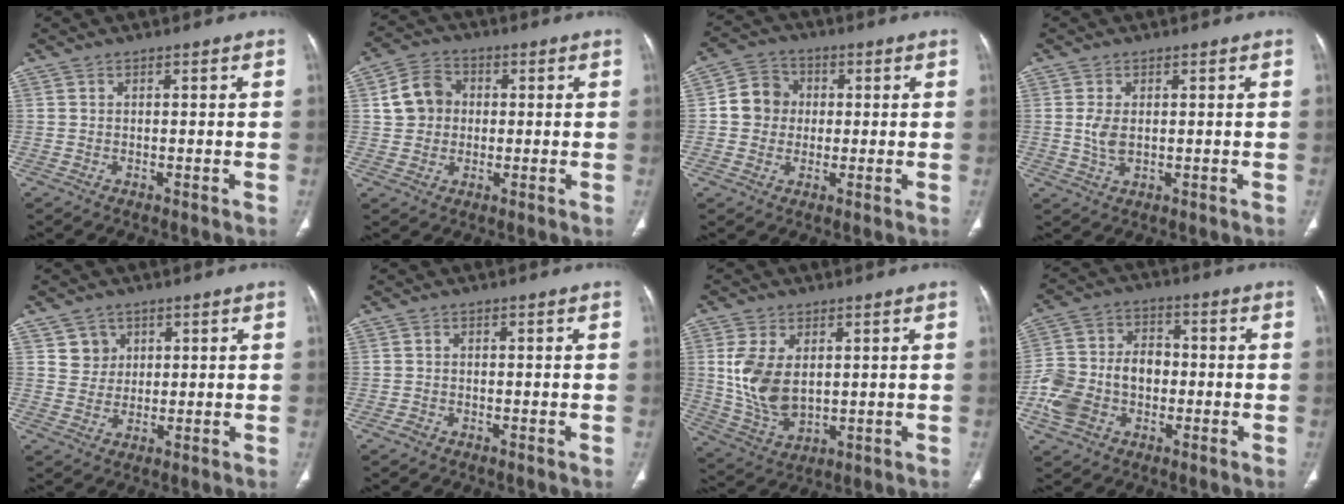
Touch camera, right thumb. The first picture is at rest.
{"total": 7.5, "force": [0.7, 6.5, 3.6], "torque": [-0.047, 0.012, 0.005]}
{"total": 7.5, "force": [0.3, 6.9, 2.9], "torque": [-0.023, 0.013, -0.007]}
{"total": 3.4, "force": [0.3, 2.0, 2.7], "torque": [-0.059, -0.006, 0.009]}
{"total": 4.0, "force": [1.8, 3.5, 0.5], "torque": [0.012, -0.011, 0.034]}
{"total": 1.2, "force": [-0.7, 0.9, 0.3], "torque": [-0.005, 0.002, -0.015]}
{"total": 10.8, "force": [1.7, 6.6, 8.3], "torque": [-0.158, -0.013, 0.047]}
{"total": 13.5, "force": [-2.7, 10.0, 8.6], "torque": [-0.151, 0.037, -0.052]}